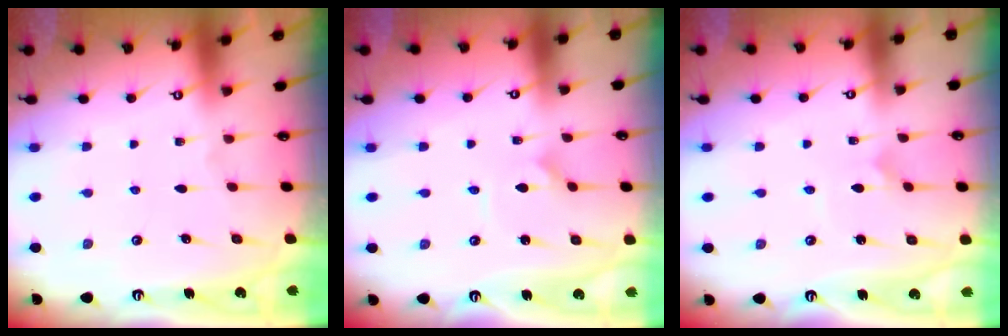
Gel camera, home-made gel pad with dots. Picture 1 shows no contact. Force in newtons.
{"total": 1.6, "press": 1.6, "slide": 0.1}
{"total": 2.1, "press": 2.1, "slide": 0.1}